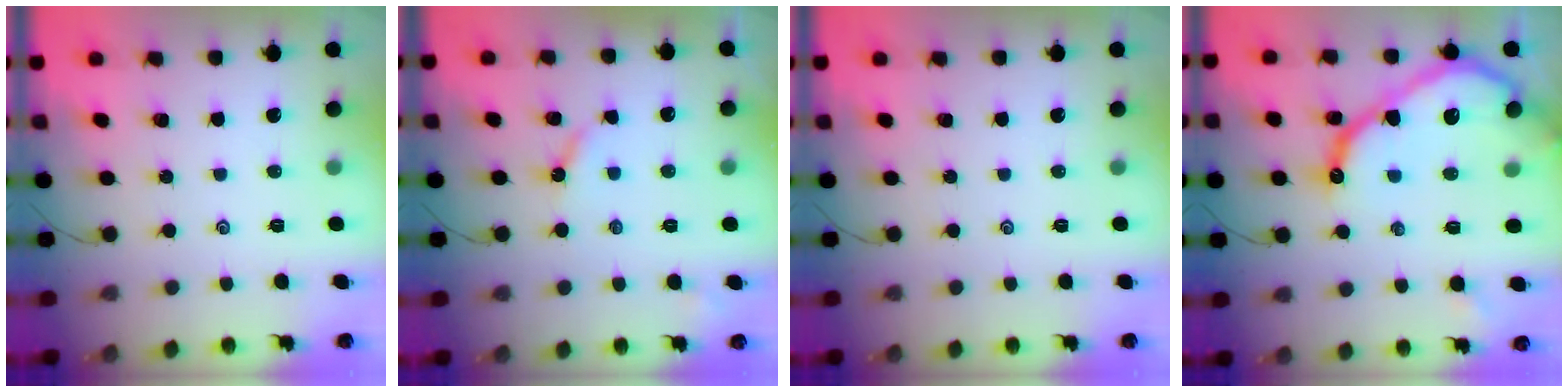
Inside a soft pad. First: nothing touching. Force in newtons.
{"total": 4.3, "press": 4.3, "slide": 0.4}
{"total": 0.0}
{"total": 16.8, "press": 16.8, "slide": 1.3}